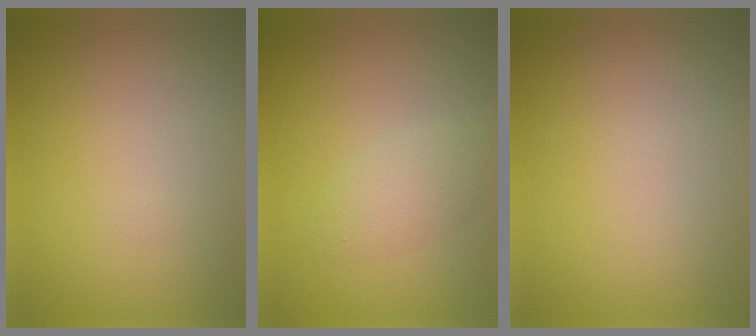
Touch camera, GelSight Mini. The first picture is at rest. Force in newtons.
{"total": 2.1, "press": 2.1, "slide": 0.2}
{"total": 0.0}